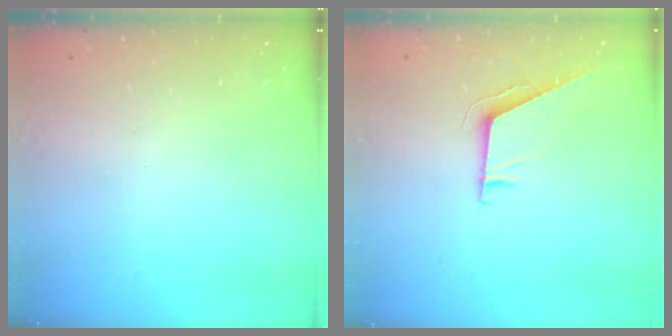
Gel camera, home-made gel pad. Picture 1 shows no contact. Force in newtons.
{"total": 6.3, "press": 6.3, "slide": 0.7}